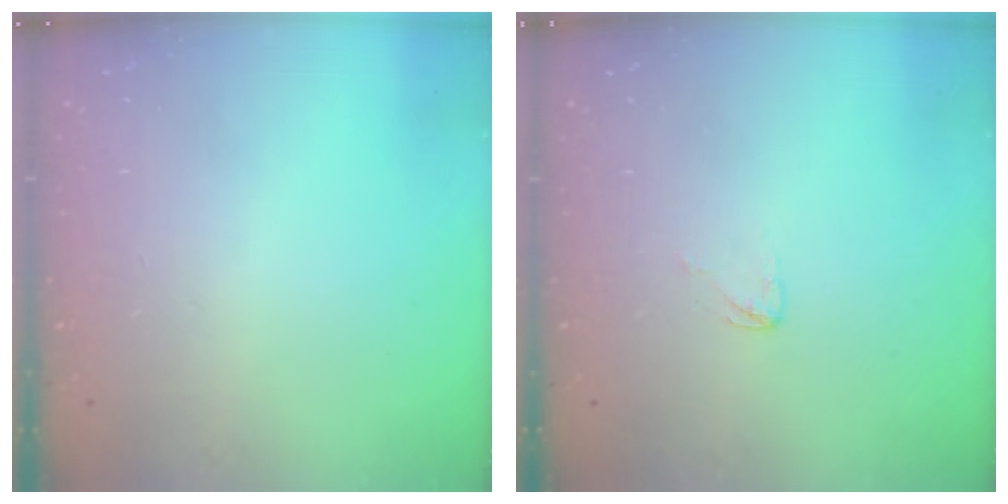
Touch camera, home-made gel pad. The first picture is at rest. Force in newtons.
{"total": 2.4, "press": 2.4, "slide": 0.2}